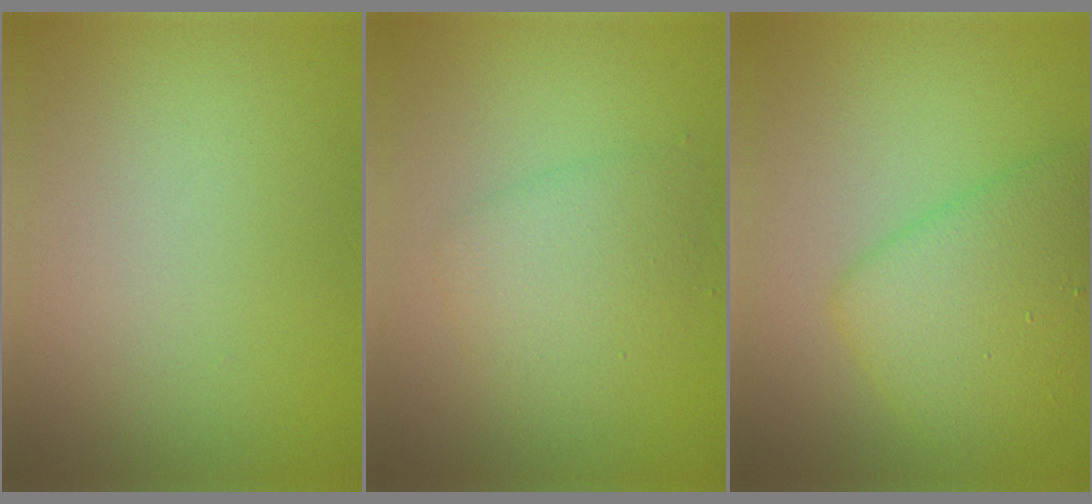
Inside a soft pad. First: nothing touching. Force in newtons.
{"total": 3.2, "press": 3.2, "slide": 0.1}
{"total": 5.5, "press": 5.5, "slide": 0.2}